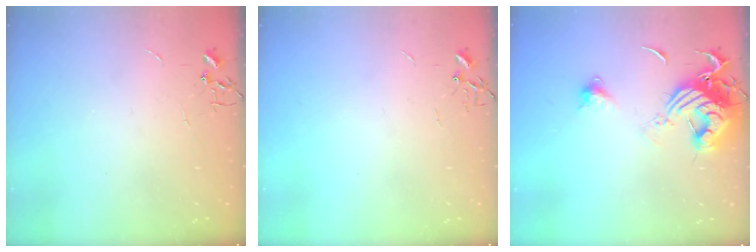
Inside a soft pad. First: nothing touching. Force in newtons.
{"total": 0.0}
{"total": 13.8, "press": 13.7, "slide": 1.5}